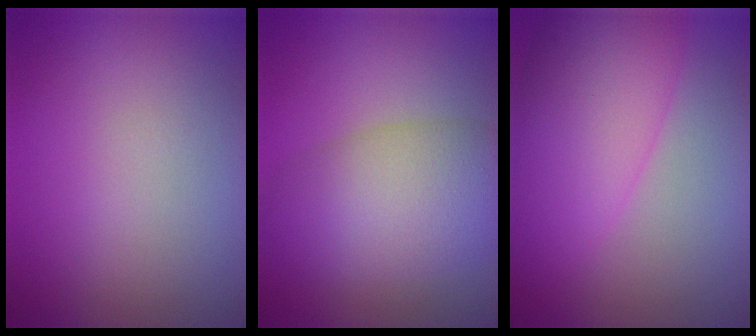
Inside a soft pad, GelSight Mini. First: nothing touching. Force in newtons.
{"total": 7.9, "press": 7.9, "slide": 0.4}
{"total": 8.2, "press": 8.2, "slide": 0.3}